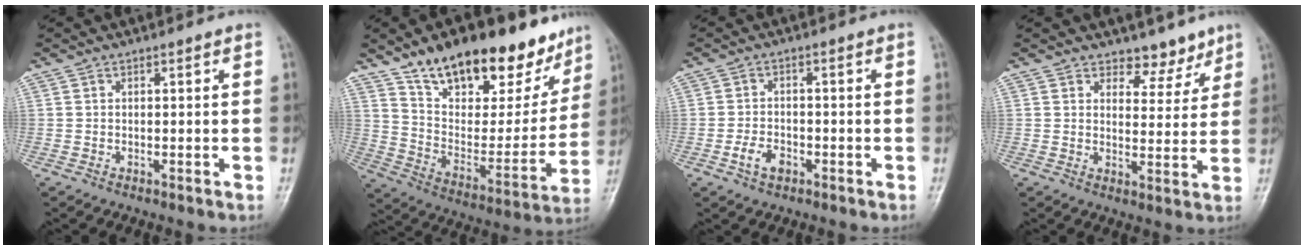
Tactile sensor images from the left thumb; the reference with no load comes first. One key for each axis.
{"total": 26.4, "fx": 18.4, "fy": 11.6, "fz": 15.0, "tx": -0.180, "ty": -0.059, "tz": 0.295}
{"total": 4.0, "fx": -1.9, "fy": 2.5, "fz": 2.4, "tx": -0.041, "ty": 0.013, "tz": -0.034}
{"total": 5.4, "fx": 4.3, "fy": 3.0, "fz": 1.4, "tx": 0.016, "ty": -0.031, "tz": 0.064}